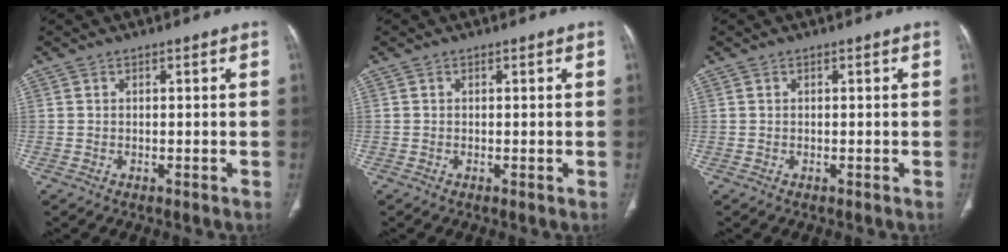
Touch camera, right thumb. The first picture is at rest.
{"total": 0.0}
{"total": 0.0}